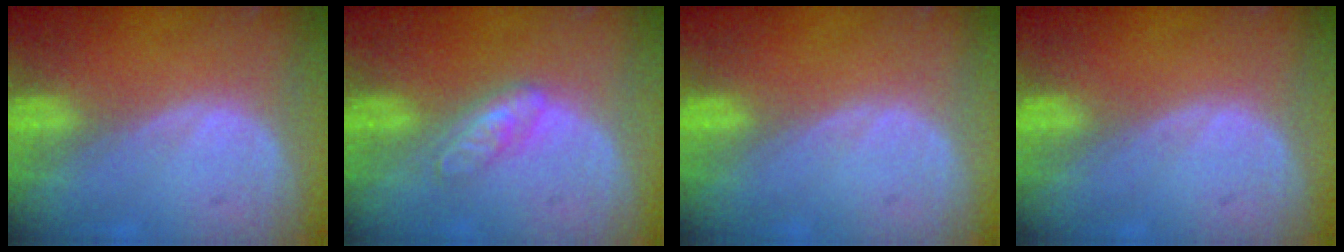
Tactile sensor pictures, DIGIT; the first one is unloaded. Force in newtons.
{"total": 4.5, "press": 3.9, "slide": 2.3}
{"total": 0.0}
{"total": 0.0}